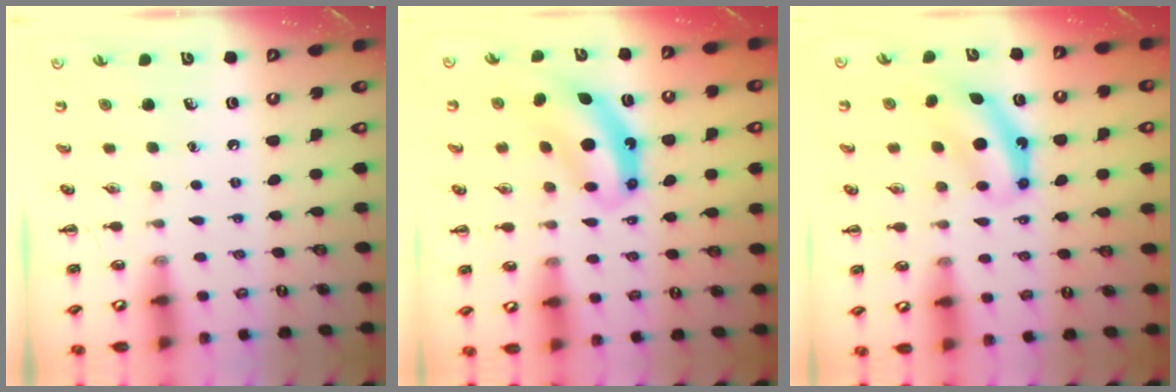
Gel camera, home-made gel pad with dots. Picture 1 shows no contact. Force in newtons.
{"total": 9.4, "press": 9.3, "slide": 1.8}
{"total": 6.9, "press": 6.9, "slide": 0.2}